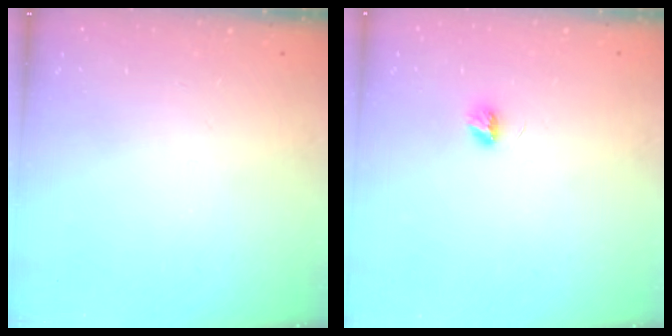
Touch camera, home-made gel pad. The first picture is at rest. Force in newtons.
{"total": 3.4, "press": 3.4, "slide": 0.4}